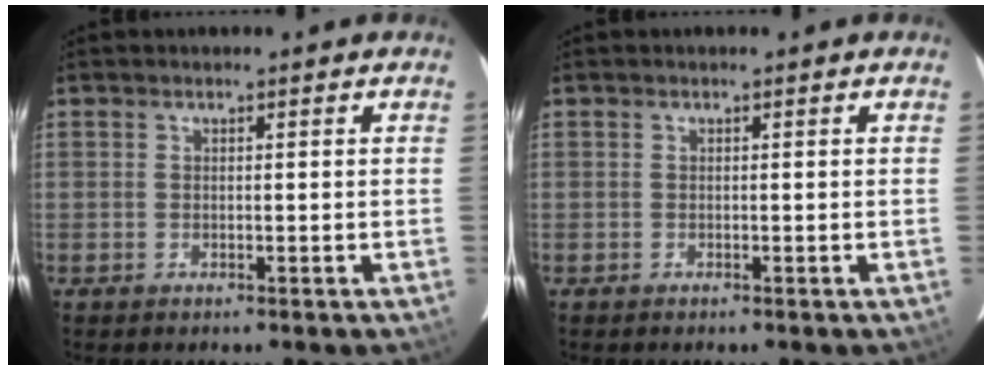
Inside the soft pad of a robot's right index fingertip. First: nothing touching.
{"total": 0.0}